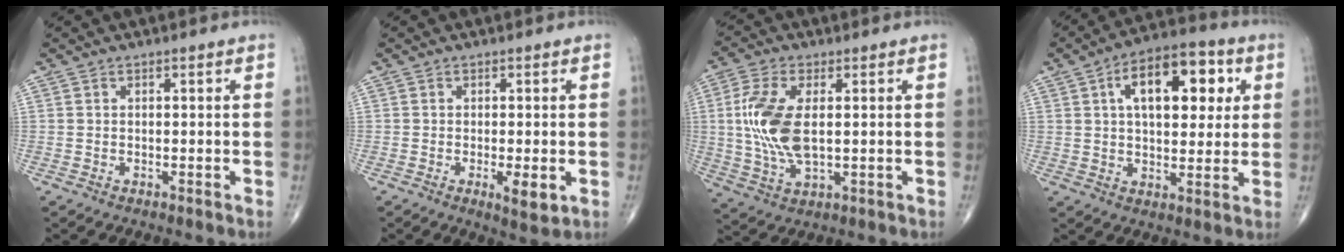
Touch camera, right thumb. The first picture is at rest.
{"total": 4.2, "force": [-1.1, 1.2, 3.9], "torque": [-0.059, -0.012, -0.019]}
{"total": 11.8, "force": [1.0, 5.7, 10.3], "torque": [-0.226, -0.005, 0.024]}
{"total": 16.1, "force": [4.8, 8.3, 12.9], "torque": [-0.159, 0.008, 0.068]}